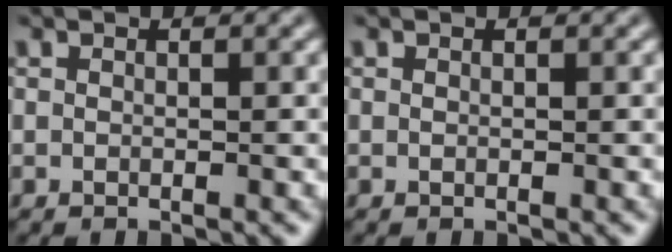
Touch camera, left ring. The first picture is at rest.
{"total": 0.0}